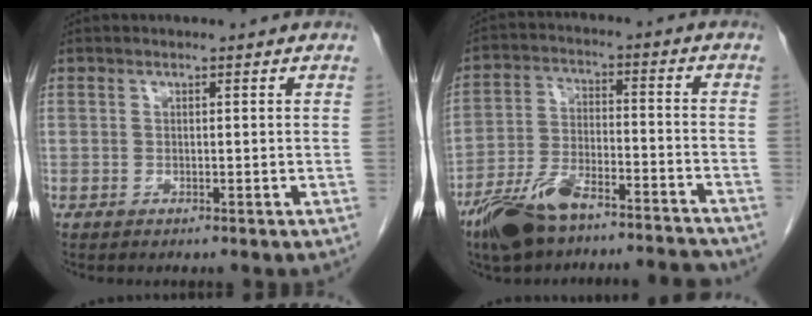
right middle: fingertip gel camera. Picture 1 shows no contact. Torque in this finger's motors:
{"motor_torque": [1.07, -1.07, 0.12, 0.09]}